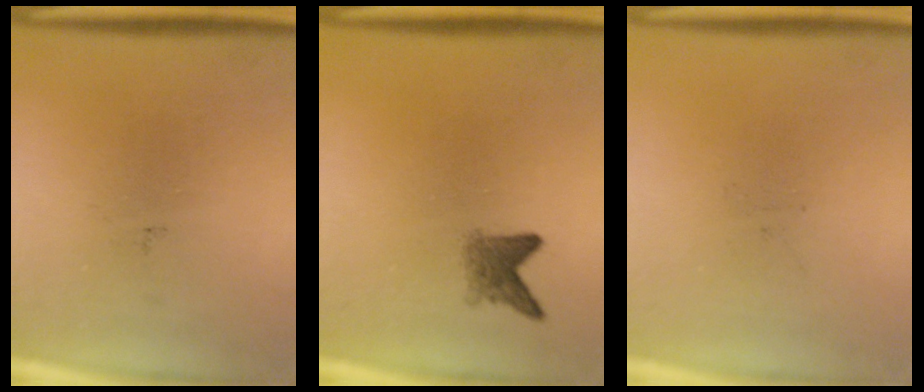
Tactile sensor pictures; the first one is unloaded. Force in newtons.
{"total": 2.6}
{"total": 0.0}